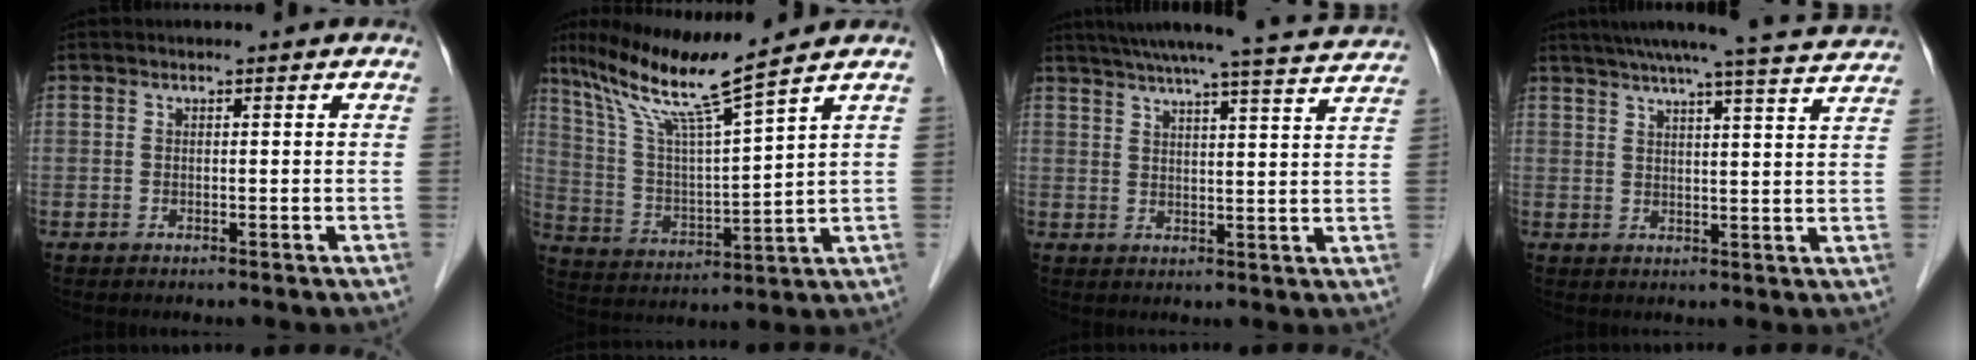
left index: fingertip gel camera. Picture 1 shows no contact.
{"total": 12.8, "force": [9.6, -1.6, 8.4], "torque": [-0.157, -0.001, 0.179]}
{"total": 19.1, "force": [17.6, 0.0, 7.3], "torque": [-0.115, -0.004, 0.223]}
{"total": 17.2, "force": [15.8, -0.3, 6.8], "torque": [-0.110, -0.006, 0.197]}